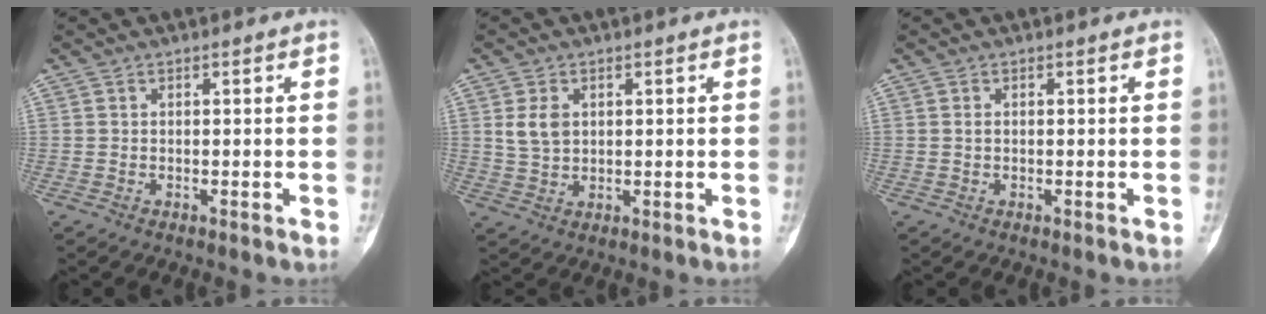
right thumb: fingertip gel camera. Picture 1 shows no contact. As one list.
[{"total": 4.6, "force": [1.2, 3.3, 3.0], "torque": [-0.048, -0.003, 0.031]}, {"total": 0.7, "force": [0.0, 0.4, 0.5], "torque": [-0.005, 0.001, -0.002]}]